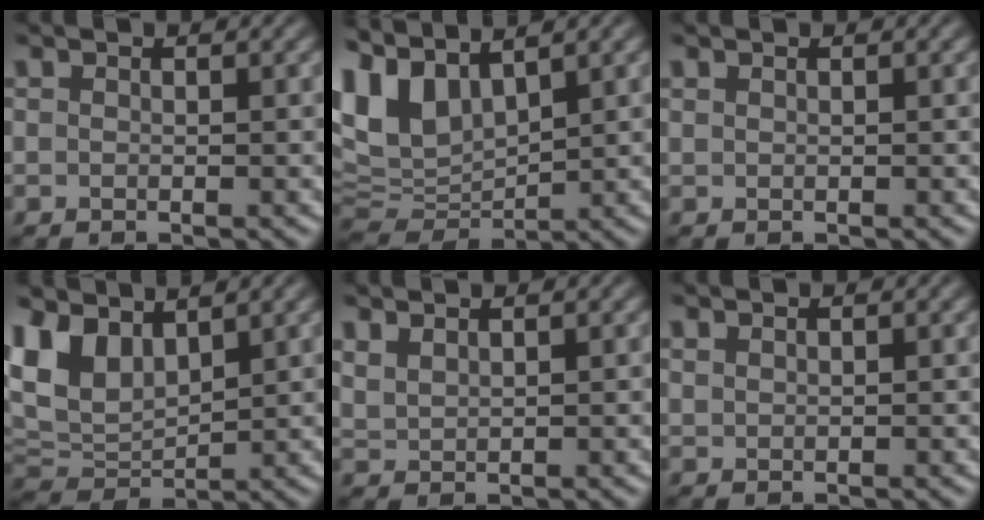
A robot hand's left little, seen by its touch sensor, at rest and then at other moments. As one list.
[{"total": 7.8, "force": [4.2, 4.1, 5.1], "torque": [-0.124, 0.007, 0.083]}, {"total": 0.0}, {"total": 5.9, "force": [3.1, 3.4, 3.7], "torque": [-0.085, 0.000, 0.063]}, {"total": 1.6, "force": [1.4, 0.4, 0.6], "torque": [-0.017, 0.003, 0.034]}, {"total": 0.6, "force": [0.5, 0.2, 0.1], "torque": [-0.003, 0.001, 0.014]}]